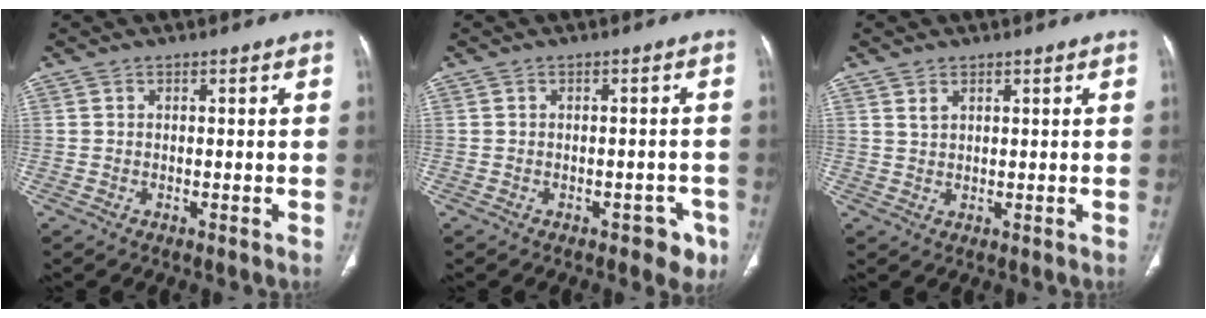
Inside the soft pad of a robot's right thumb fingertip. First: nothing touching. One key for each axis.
{"total": 4.6, "fx": -2.7, "fy": 2.6, "fz": 2.7, "tx": -0.010, "ty": 0.012, "tz": -0.032}
{"total": 1.7, "fx": 1.1, "fy": 0.9, "fz": 0.9, "tx": -0.016, "ty": -0.005, "tz": 0.027}